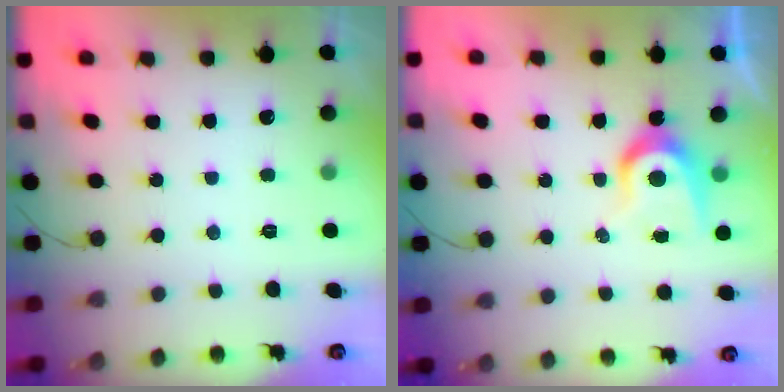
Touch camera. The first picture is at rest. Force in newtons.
{"total": 7.5, "press": 7.5, "slide": 0.4}